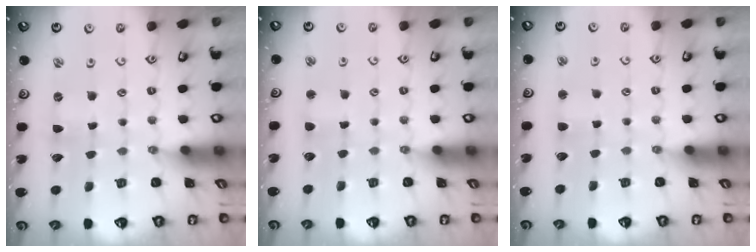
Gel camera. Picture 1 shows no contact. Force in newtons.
{"total": 2.5, "press": 2.5, "slide": 0.5}
{"total": 2.7, "press": 2.7, "slide": 0.3}